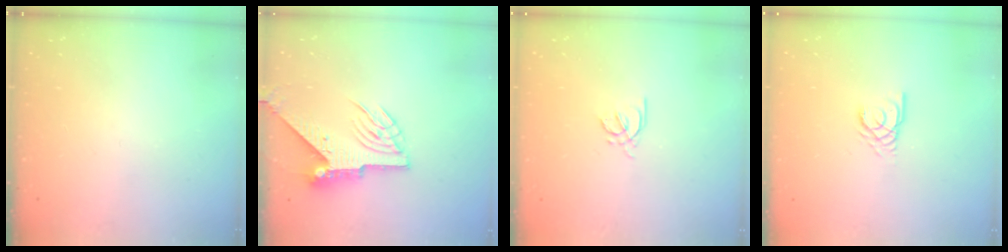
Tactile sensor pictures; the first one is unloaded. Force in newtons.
{"total": 7.6, "press": 7.6, "slide": 0.6}
{"total": 2.8, "press": 2.7, "slide": 0.8}
{"total": 2.7, "press": 2.7, "slide": 0.2}